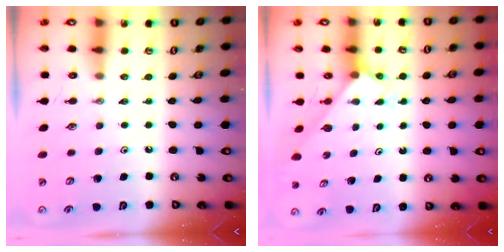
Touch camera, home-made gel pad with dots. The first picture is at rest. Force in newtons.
{"total": 2.4, "press": 2.4, "slide": 0.2}